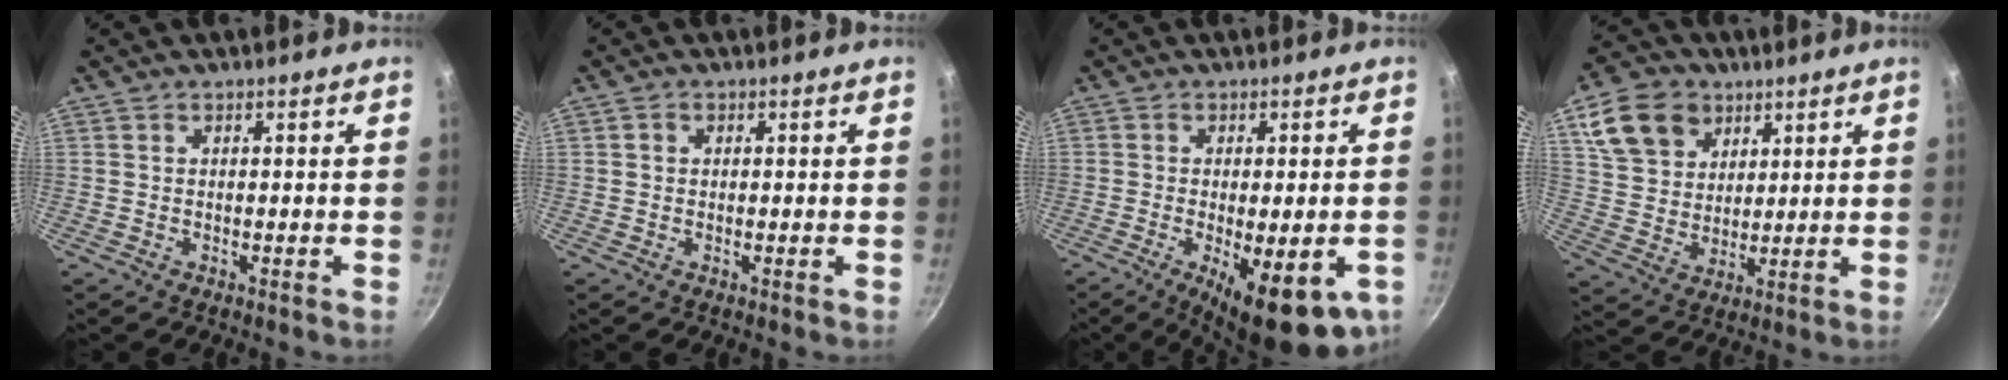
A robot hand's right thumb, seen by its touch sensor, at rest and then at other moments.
{"total": 1.0, "force": [0.2, 0.9, 0.4], "torque": [-0.005, 0.004, 0.001]}
{"total": 14.8, "force": [-5.5, 4.7, 13.0], "torque": [-0.160, -0.010, -0.067]}
{"total": 13.5, "force": [6.4, 10.0, 6.4], "torque": [-0.096, -0.011, 0.119]}